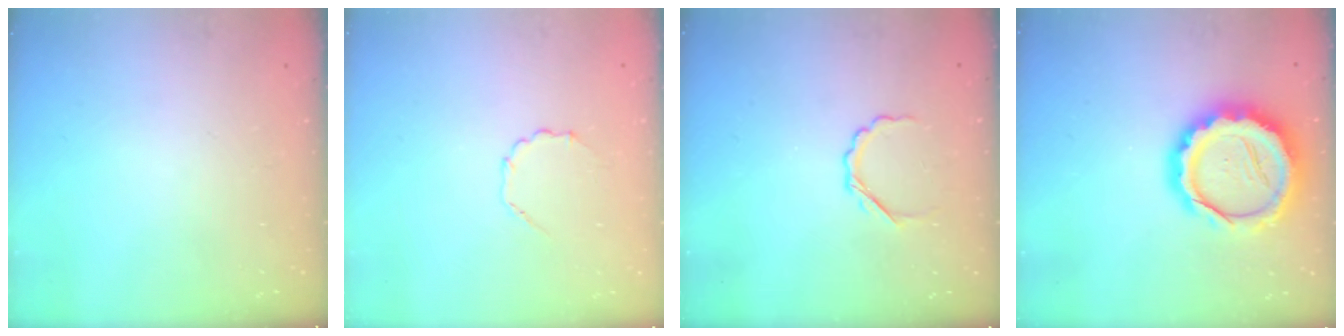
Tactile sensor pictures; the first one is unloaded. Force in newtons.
{"total": 3.4, "press": 3.1, "slide": 1.3}
{"total": 3.7, "press": 3.5, "slide": 1.1}
{"total": 18.3, "press": 18.0, "slide": 3.6}